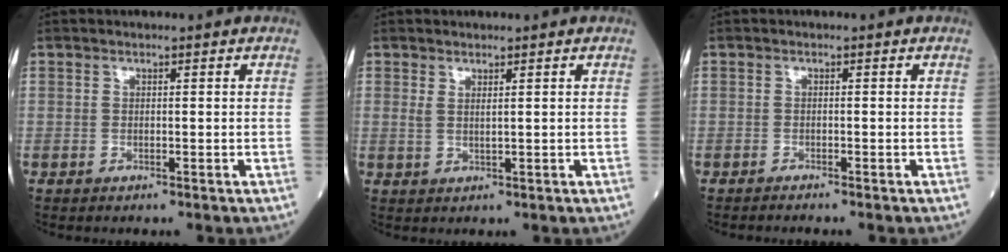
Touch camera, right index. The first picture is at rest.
{"total": 1.5, "force": [0.9, 0.1, 1.2], "torque": [-0.031, -0.001, 0.021]}
{"total": 1.7, "force": [-1.5, -0.2, 0.6], "torque": [-0.005, 0.001, -0.022]}